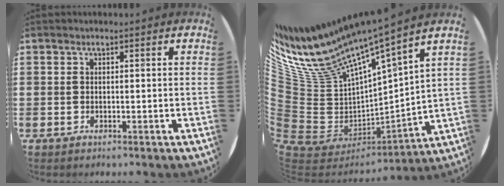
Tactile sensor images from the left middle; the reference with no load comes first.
{"total": 11.9, "force": [9.7, 4.5, 5.3], "torque": [-0.153, -0.085, 0.169]}